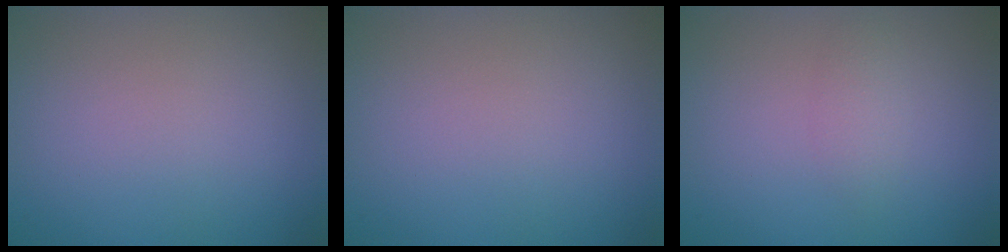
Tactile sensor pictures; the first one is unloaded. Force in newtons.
{"total": 0.0}
{"total": 1.2, "press": 1.2, "slide": 0.0}